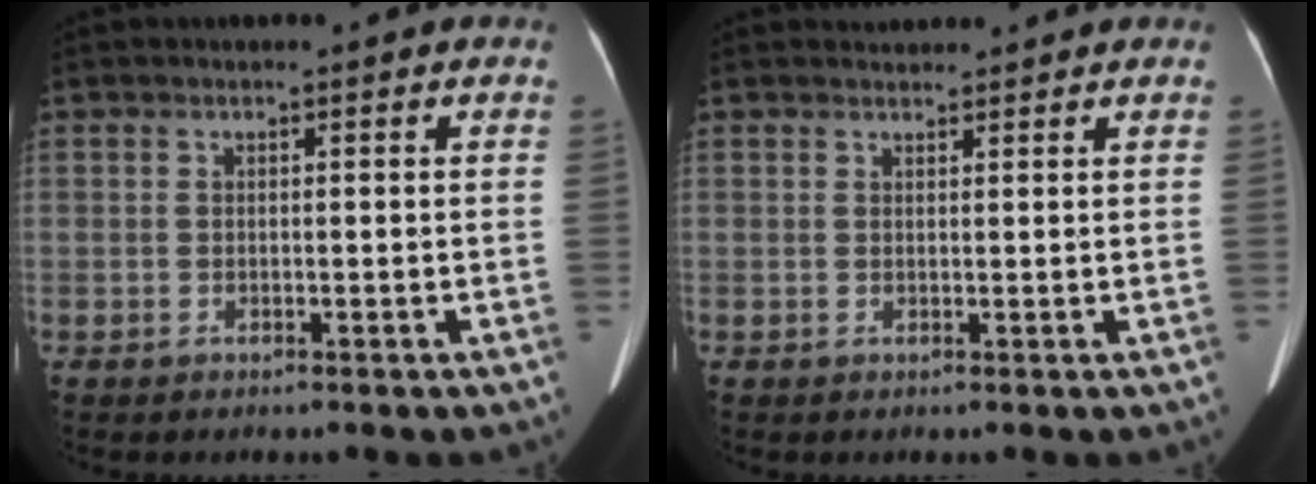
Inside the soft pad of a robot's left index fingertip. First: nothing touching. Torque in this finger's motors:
{"motor_torque": [0.06, -0.04, -0.04, 0.01]}